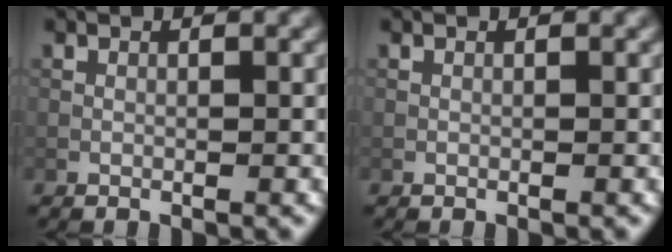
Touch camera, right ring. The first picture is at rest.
{"total": 0.0}